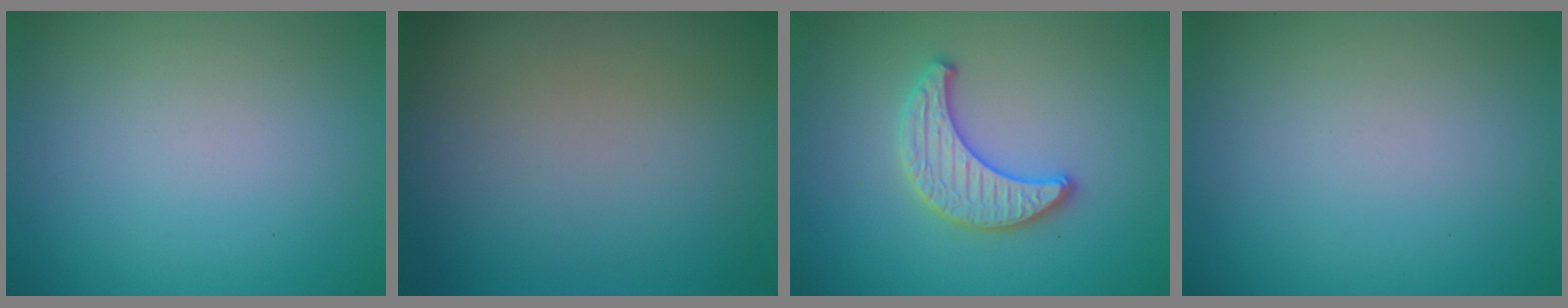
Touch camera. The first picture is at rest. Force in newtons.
{"total": 0.0}
{"total": 3.1, "press": 3.1, "slide": 0.3}
{"total": 0.0}